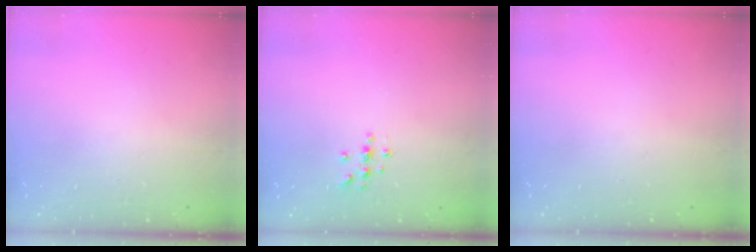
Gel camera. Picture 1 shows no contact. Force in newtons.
{"total": 3.7, "press": 3.7, "slide": 0.4}
{"total": 0.0}